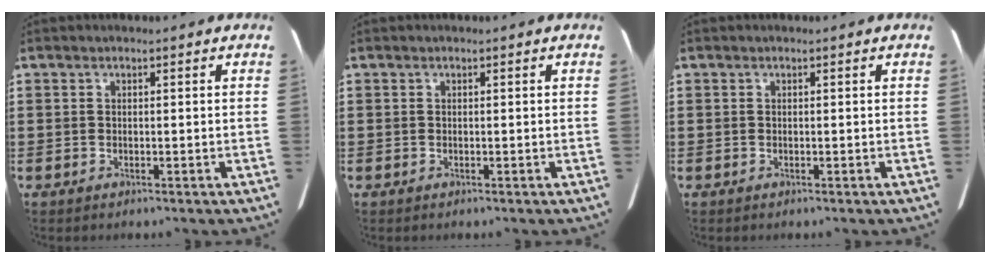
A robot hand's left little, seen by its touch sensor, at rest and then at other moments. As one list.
[{"total": 0.0}, {"total": 0.0}]